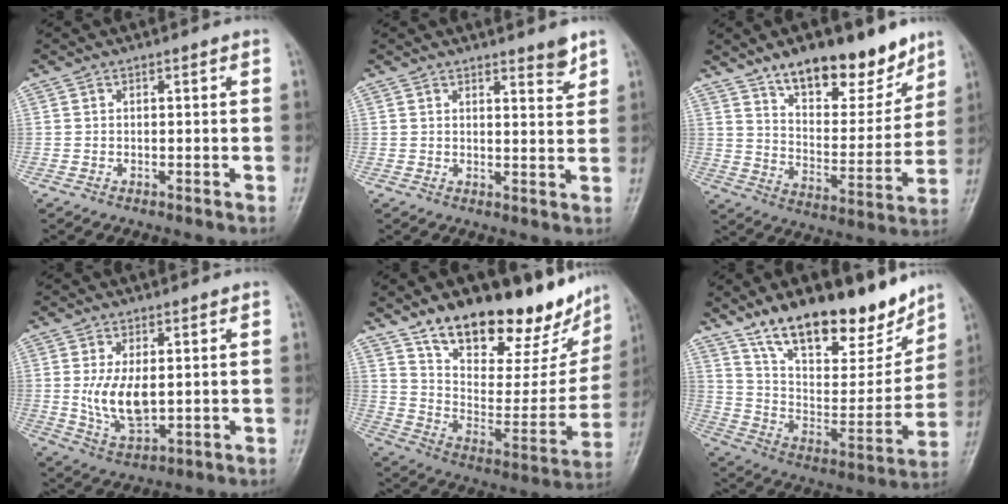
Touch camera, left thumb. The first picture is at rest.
{"total": 3.3, "force": [2.6, 0.7, 1.9], "torque": [-0.016, -0.024, 0.037]}
{"total": 17.6, "force": [12.5, 7.5, 9.8], "torque": [-0.093, -0.082, 0.203]}
{"total": 8.1, "force": [0.6, 4.2, 6.9], "torque": [-0.124, -0.016, 0.023]}
{"total": 26.8, "force": [19.2, 11.1, 15.1], "torque": [-0.179, -0.081, 0.296]}
{"total": 23.3, "force": [17.1, 9.2, 12.9], "torque": [-0.156, -0.082, 0.281]}